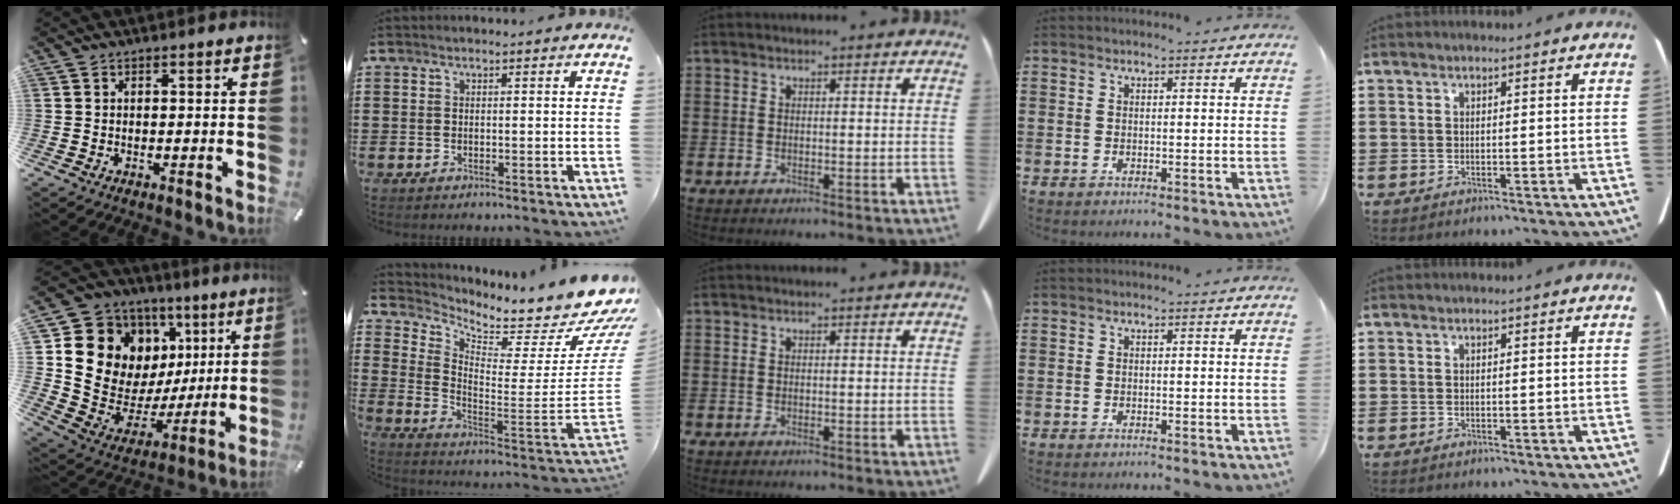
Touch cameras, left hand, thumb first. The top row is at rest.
{"thumb": {"total": 14.0, "force": [4.8, 12.5, 4.0], "torque": [-0.053, -0.065, 0.112]}, "index": {"total": 5.9, "force": [5.2, 0.9, 2.7], "torque": [-0.060, -0.074, 0.077]}}